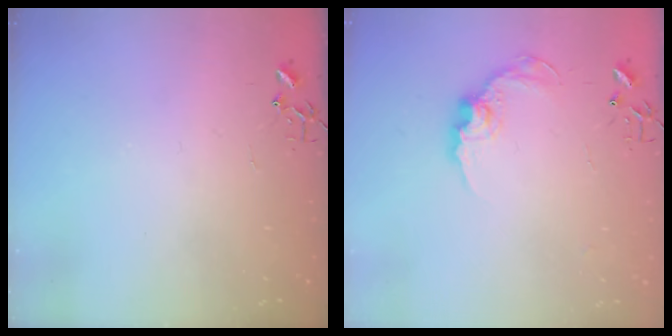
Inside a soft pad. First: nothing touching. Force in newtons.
{"total": 10.7, "press": 10.7, "slide": 0.5}